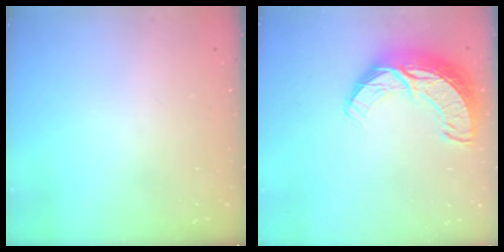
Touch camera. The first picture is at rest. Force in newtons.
{"total": 12.5, "press": 12.4, "slide": 0.8}